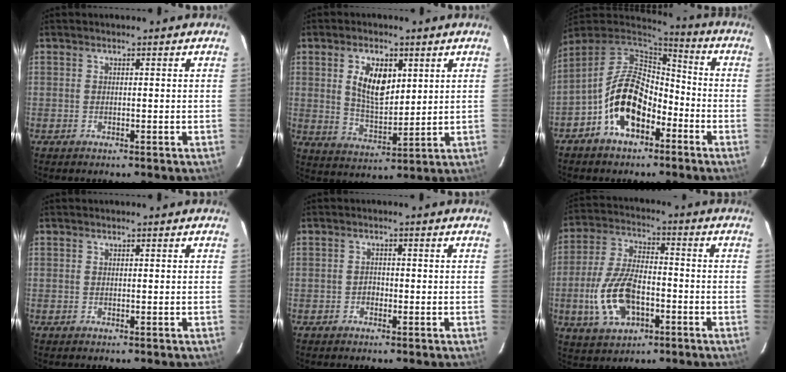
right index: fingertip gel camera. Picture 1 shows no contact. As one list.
[{"total": 9.3, "force": [3.2, 4.8, 7.3], "torque": [-0.132, 0.005, 0.068]}, {"total": 15.1, "force": [-6.1, 9.0, 10.5], "torque": [-0.207, 0.020, -0.100]}, {"total": 0.0}, {"total": 1.3, "force": [-0.7, 1.1, 0.3], "torque": [-0.003, 0.003, -0.010]}, {"total": 14.3, "force": [-4.4, 7.9, 11.1], "torque": [-0.239, 0.004, -0.070]}]